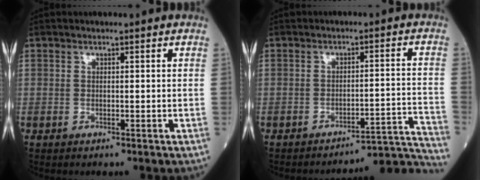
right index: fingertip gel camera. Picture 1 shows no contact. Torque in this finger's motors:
{"motor_torque": [-0.45, -0.45, 0.08, 0.02]}